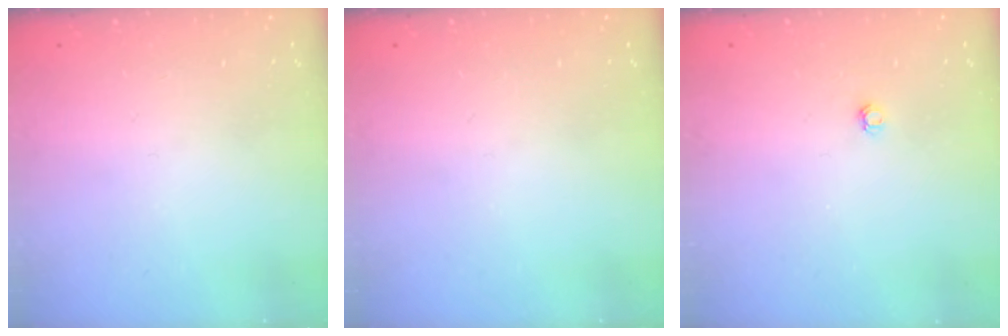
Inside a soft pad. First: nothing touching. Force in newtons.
{"total": 0.0}
{"total": 3.0, "press": 3.0, "slide": 0.4}